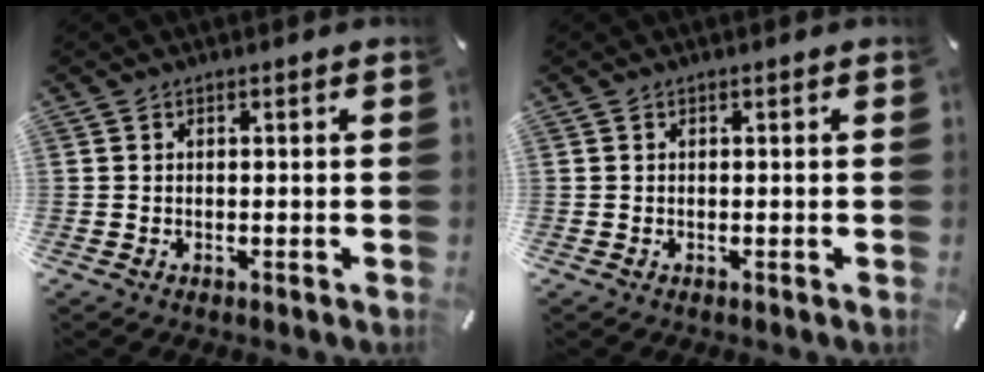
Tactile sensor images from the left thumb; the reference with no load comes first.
{"total": 0.0}